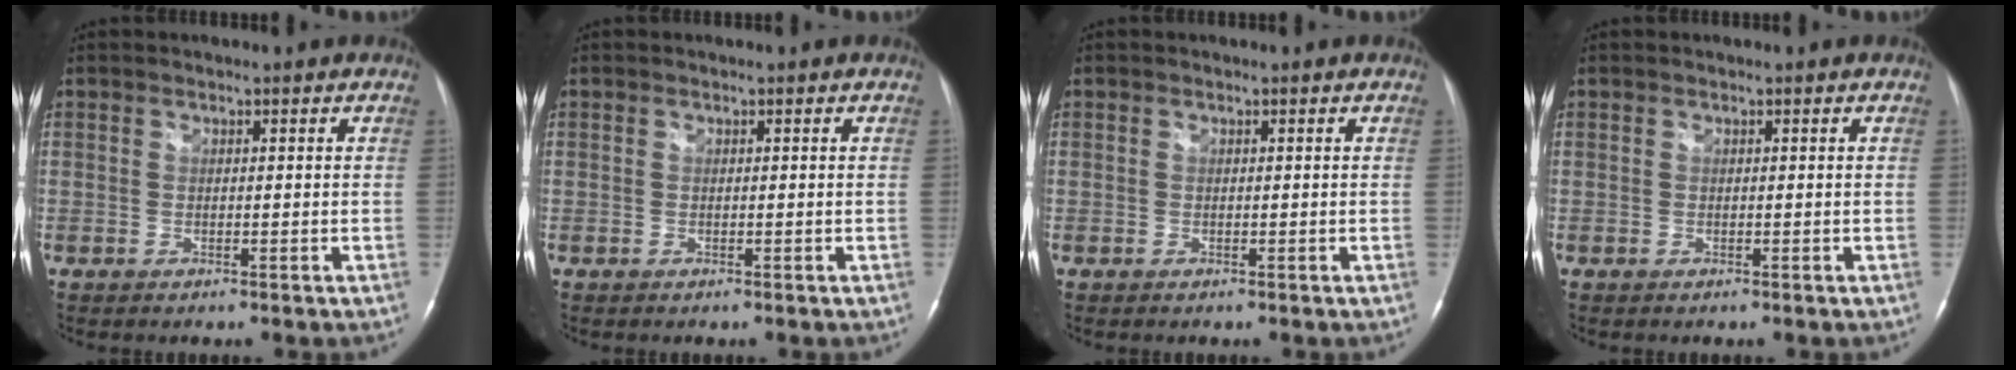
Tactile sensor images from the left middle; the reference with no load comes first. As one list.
[{"total": 0.0}, {"total": 0.0}, {"total": 0.0}]